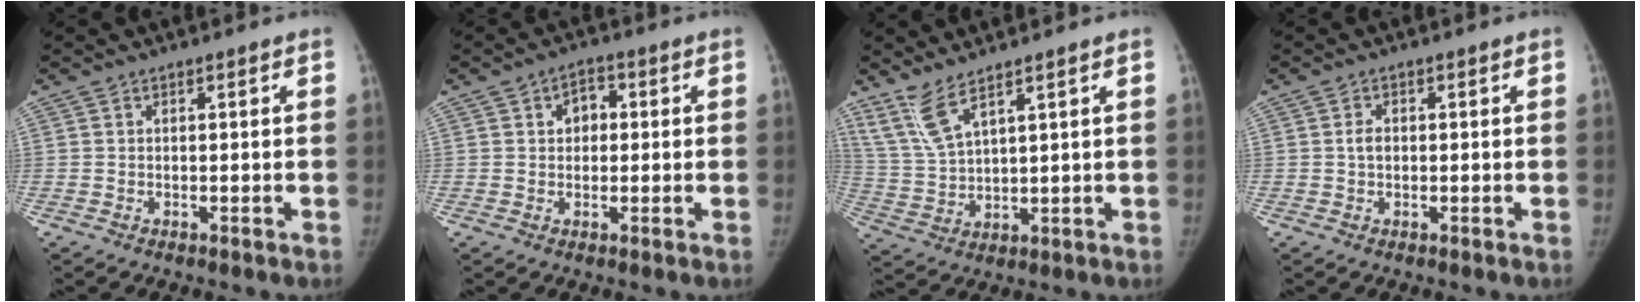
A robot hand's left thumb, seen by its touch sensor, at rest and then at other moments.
{"total": 4.1, "force": [0.7, 3.2, 2.6], "torque": [-0.014, 0.008, 0.006]}
{"total": 7.5, "force": [5.5, 1.4, 4.9], "torque": [-0.115, -0.032, 0.132]}
{"total": 1.8, "force": [0.0, 1.3, 1.2], "torque": [-0.018, 0.005, -0.002]}